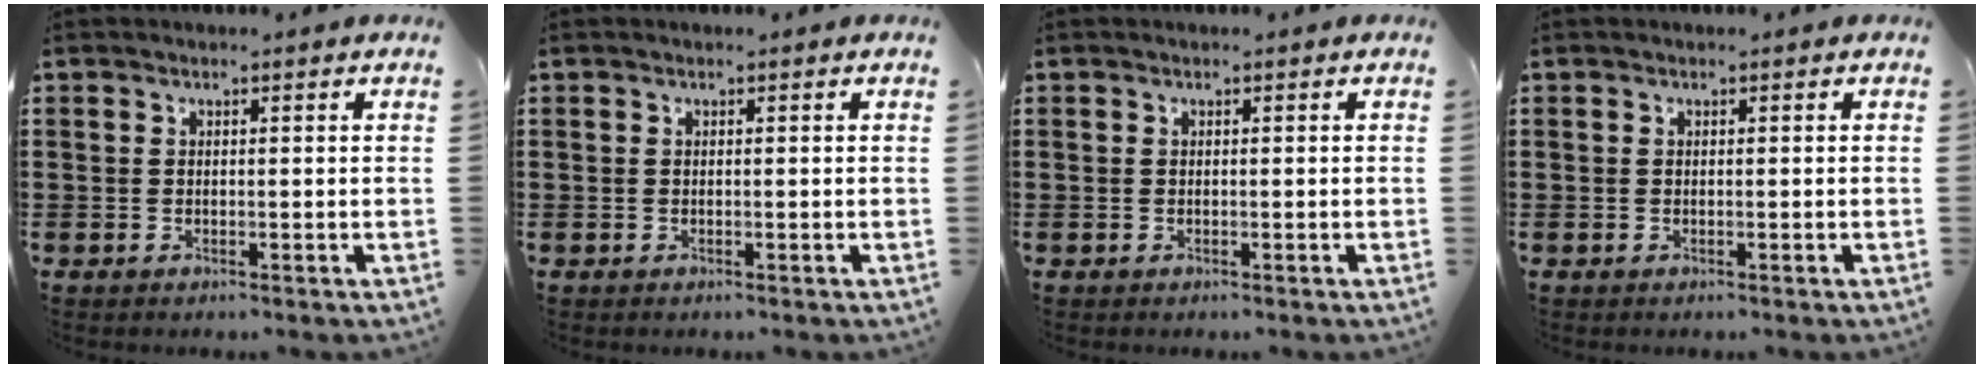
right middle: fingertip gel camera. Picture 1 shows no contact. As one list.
[{"total": 0.0}, {"total": 0.0}, {"total": 0.0}]